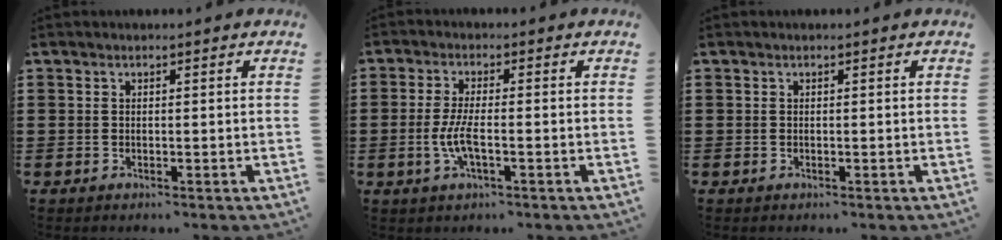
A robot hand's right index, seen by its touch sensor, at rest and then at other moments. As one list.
[{"total": 4.8, "force": [-1.4, 1.2, 4.5], "torque": [-0.106, -0.006, -0.034]}, {"total": 0.0}]